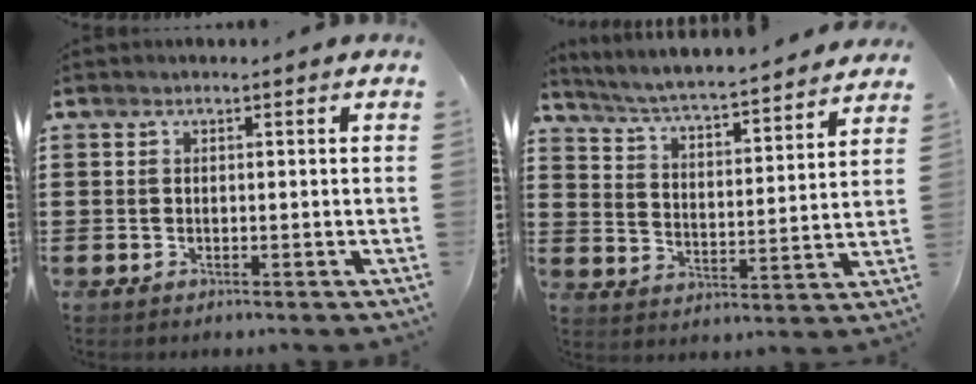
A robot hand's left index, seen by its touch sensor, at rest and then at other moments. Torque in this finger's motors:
{"motor_torque": [1.12, -1.02, 0.40, 0.09]}